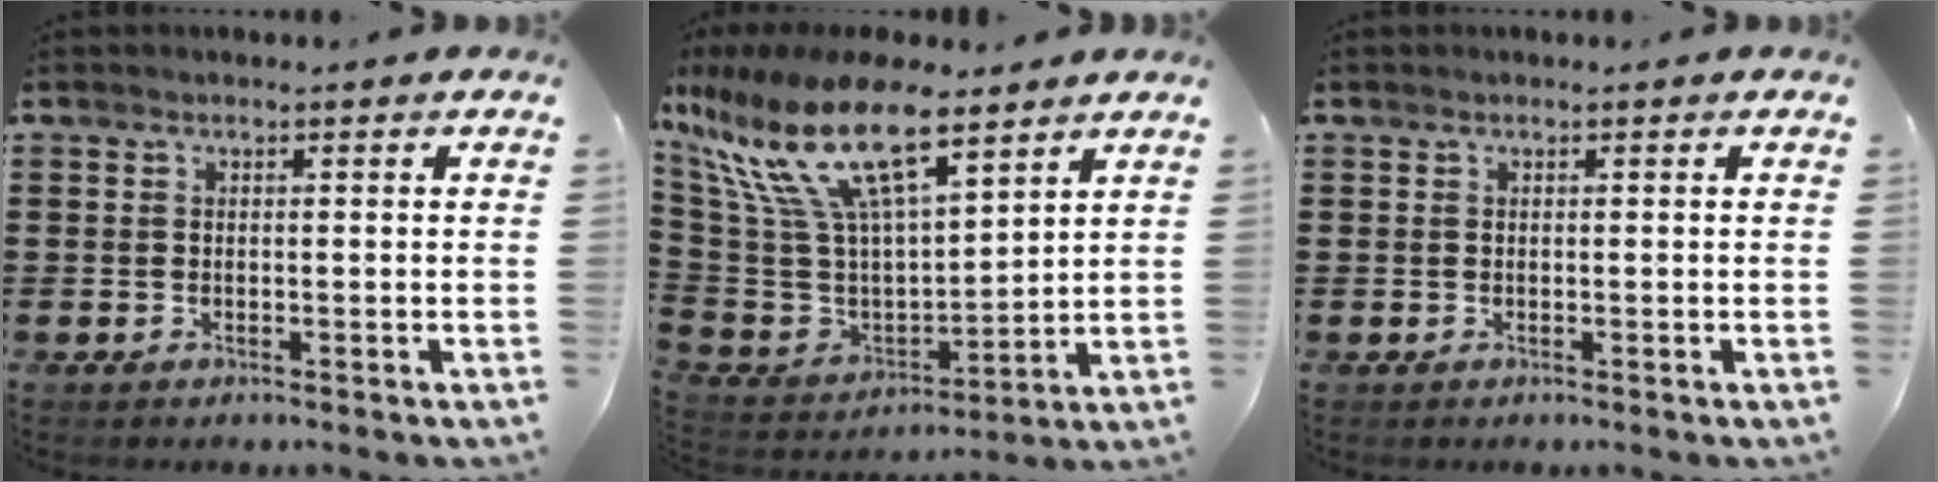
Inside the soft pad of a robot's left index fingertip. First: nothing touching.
{"total": 17.9, "force": [9.6, 6.8, 13.5], "torque": [-0.307, -0.046, 0.161]}
{"total": 0.0}